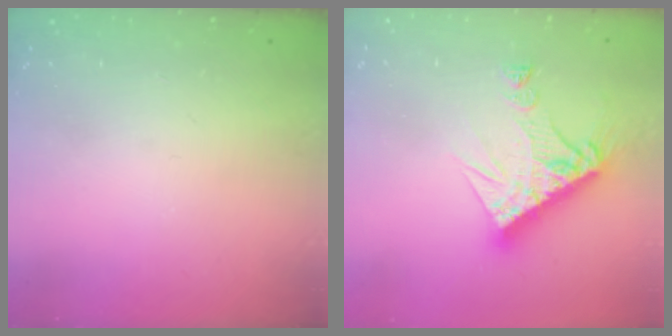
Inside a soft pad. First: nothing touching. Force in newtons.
{"total": 13.9, "press": 13.9, "slide": 1.4}